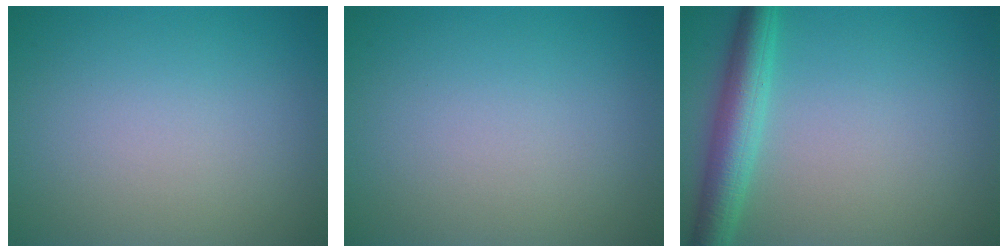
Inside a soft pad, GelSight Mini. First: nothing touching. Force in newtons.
{"total": 0.0}
{"total": 4.4, "press": 4.4, "slide": 0.2}